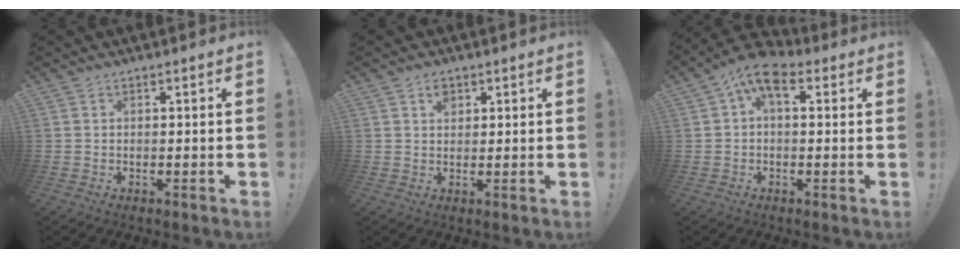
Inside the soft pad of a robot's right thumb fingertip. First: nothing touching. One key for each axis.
{"total": 2.9, "fx": 1.5, "fy": 1.9, "fz": 1.5, "tx": -0.012, "ty": -0.005, "tz": 0.024}
{"total": 8.6, "fx": 3.3, "fy": 4.6, "fz": 6.4, "tx": -0.106, "ty": -0.006, "tz": 0.061}